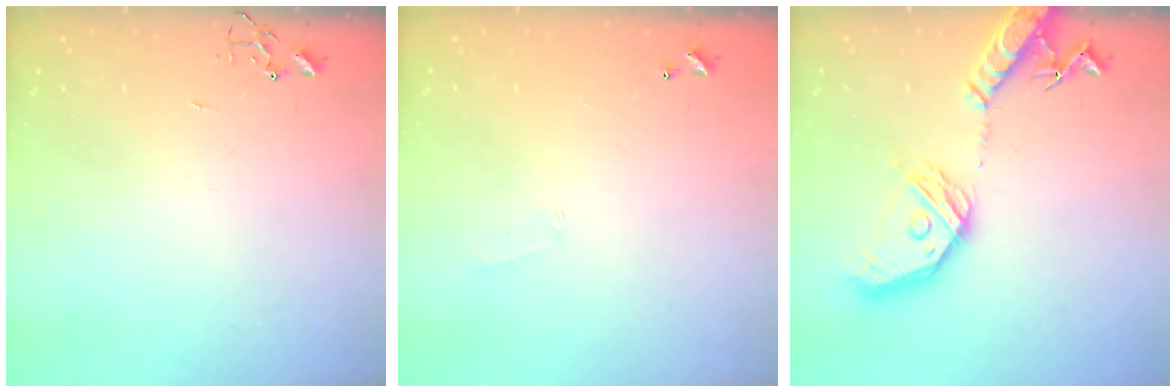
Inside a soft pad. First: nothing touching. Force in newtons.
{"total": 5.0, "press": 5.0, "slide": 0.9}
{"total": 21.3, "press": 21.1, "slide": 3.1}